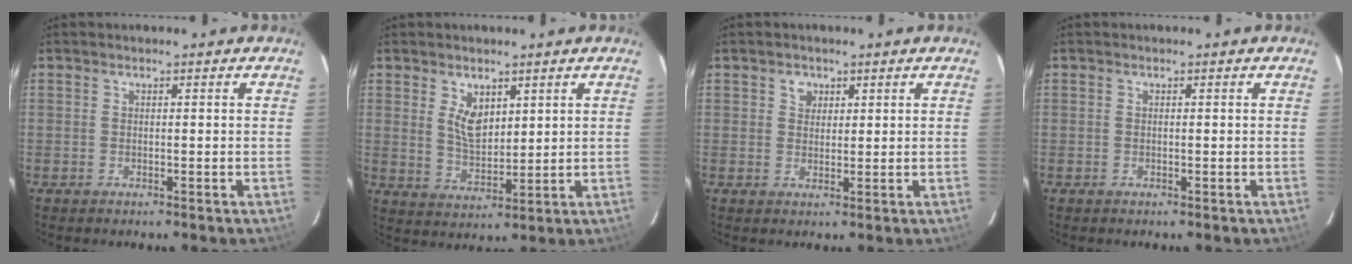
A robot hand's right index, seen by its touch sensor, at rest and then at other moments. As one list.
[{"total": 5.9, "force": [2.6, 3.3, 4.2], "torque": [-0.071, -0.002, 0.055]}, {"total": 2.4, "force": [1.1, 2.1, 0.6], "torque": [-0.003, 0.009, 0.019]}, {"total": 0.0}]